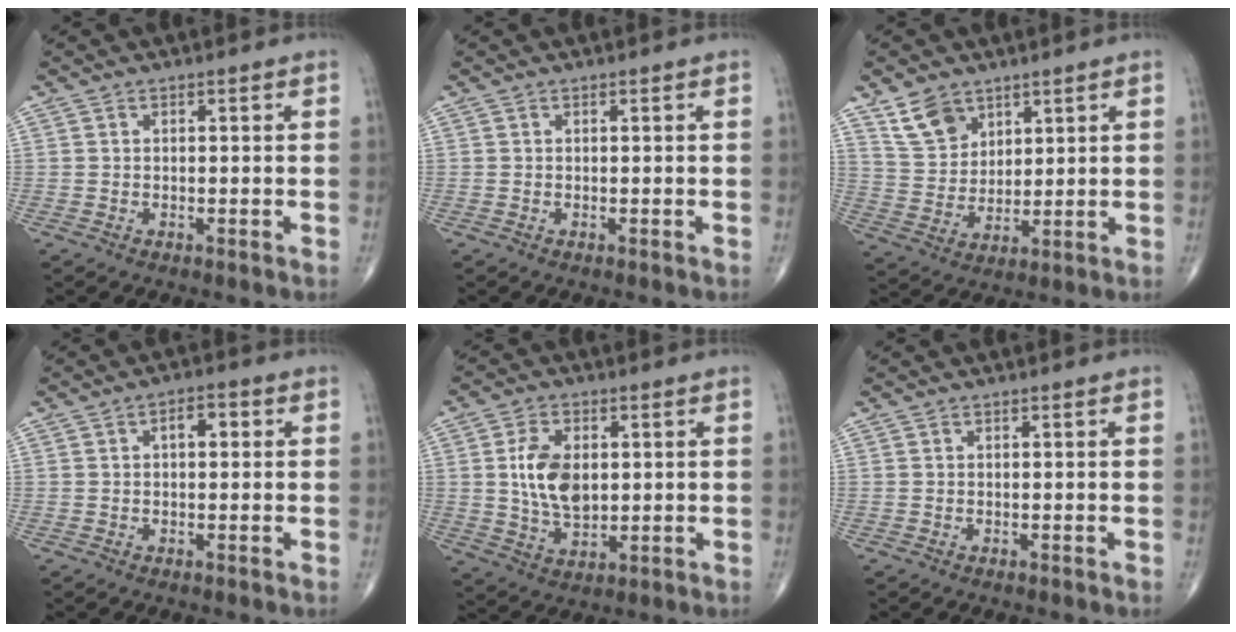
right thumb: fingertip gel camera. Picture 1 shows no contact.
{"total": 0.0}
{"total": 7.9, "force": [5.3, 5.1, 2.9], "torque": [-0.036, -0.028, 0.112]}
{"total": 3.5, "force": [0.7, 1.9, 2.8], "torque": [-0.033, 0.009, 0.005]}
{"total": 9.9, "force": [1.2, 6.1, 7.7], "torque": [-0.132, -0.010, 0.029]}
{"total": 0.0}